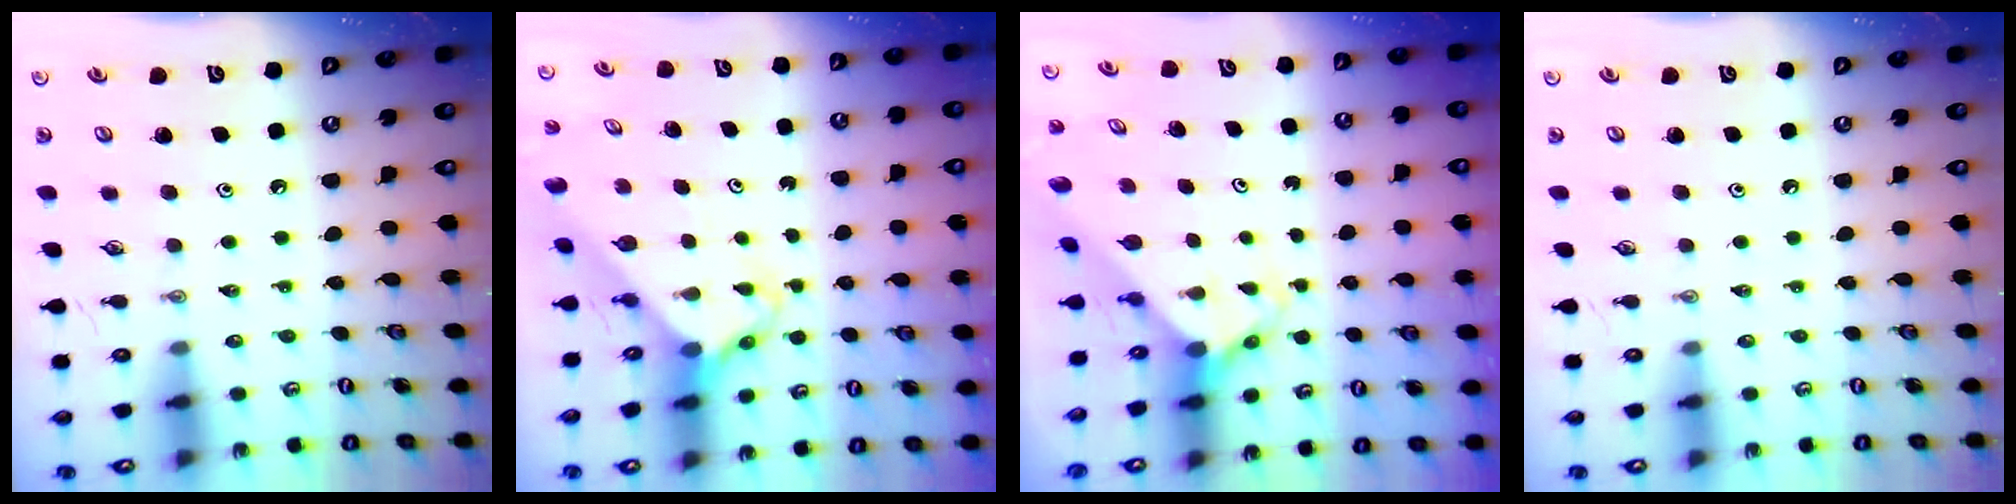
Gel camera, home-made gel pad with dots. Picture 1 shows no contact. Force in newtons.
{"total": 2.8, "press": 2.8, "slide": 0.2}
{"total": 3.5, "press": 3.5, "slide": 0.3}
{"total": 0.0}